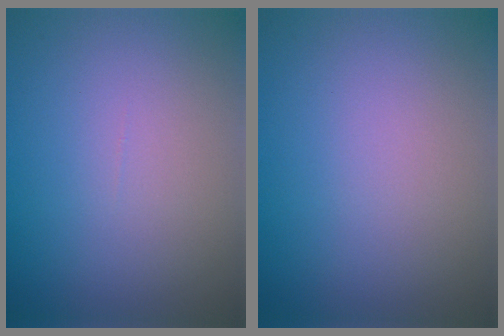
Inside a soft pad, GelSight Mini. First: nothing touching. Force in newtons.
{"total": 0.0}